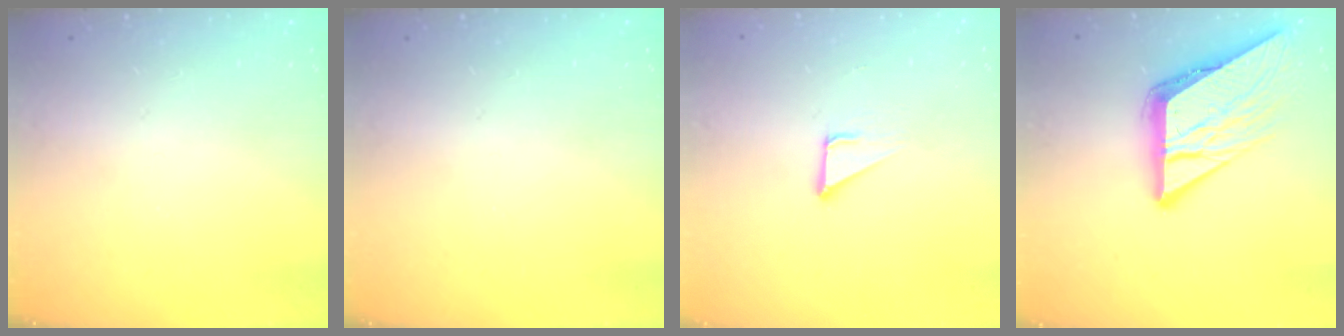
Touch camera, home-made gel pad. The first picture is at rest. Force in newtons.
{"total": 0.0}
{"total": 2.1, "press": 2.1, "slide": 0.1}
{"total": 11.5, "press": 11.4, "slide": 1.1}